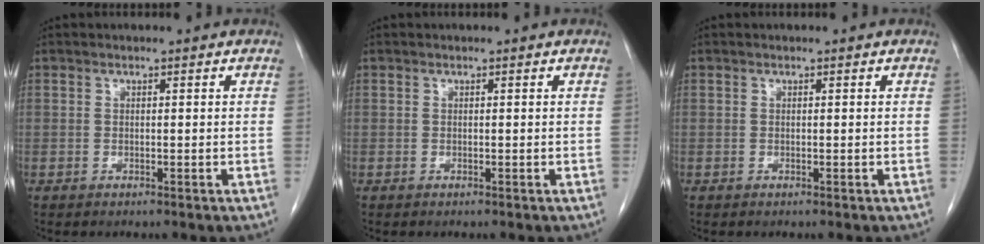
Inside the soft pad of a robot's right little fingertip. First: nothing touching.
{"total": 0.0}
{"total": 0.0}